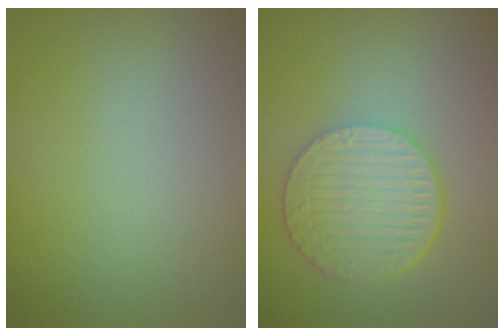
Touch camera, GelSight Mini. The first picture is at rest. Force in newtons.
{"total": 7.0, "press": 5.0, "slide": 4.9}